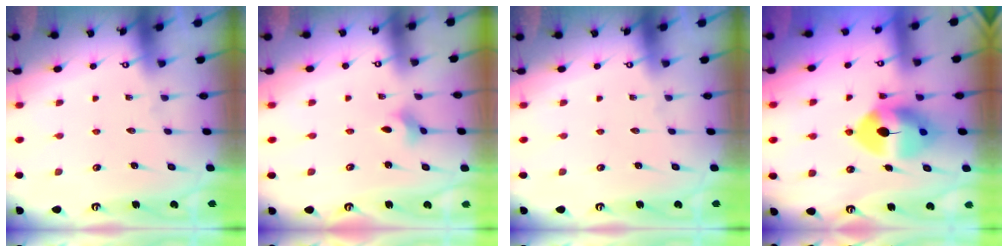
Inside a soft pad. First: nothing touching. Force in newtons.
{"total": 2.1, "press": 2.0, "slide": 0.5}
{"total": 0.0}
{"total": 11.5, "press": 11.3, "slide": 2.1}